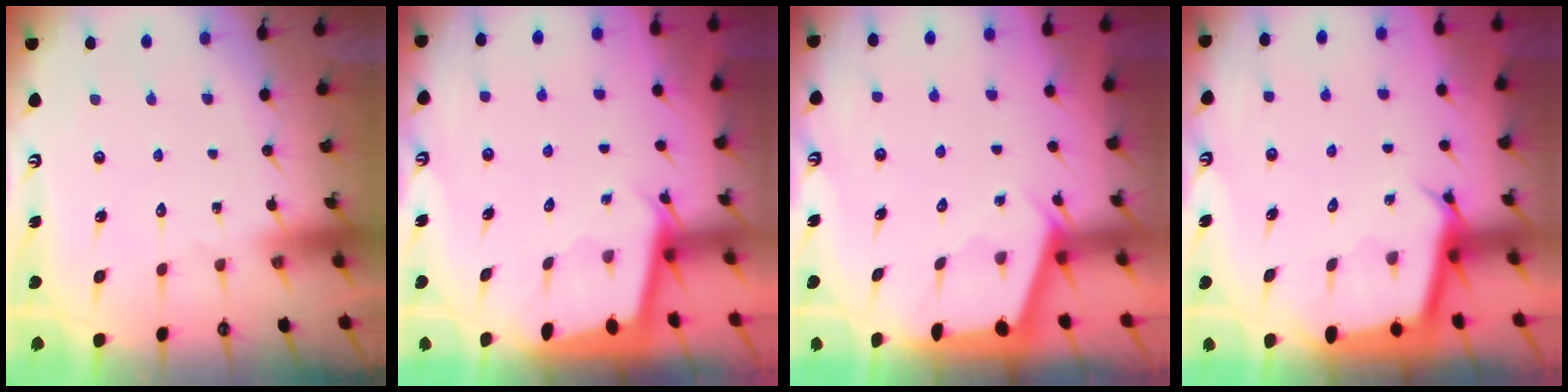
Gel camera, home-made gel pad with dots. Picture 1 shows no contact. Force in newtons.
{"total": 1.9, "press": 1.9, "slide": 0.1}
{"total": 2.4, "press": 2.4, "slide": 0.3}
{"total": 3.3, "press": 3.3, "slide": 0.1}